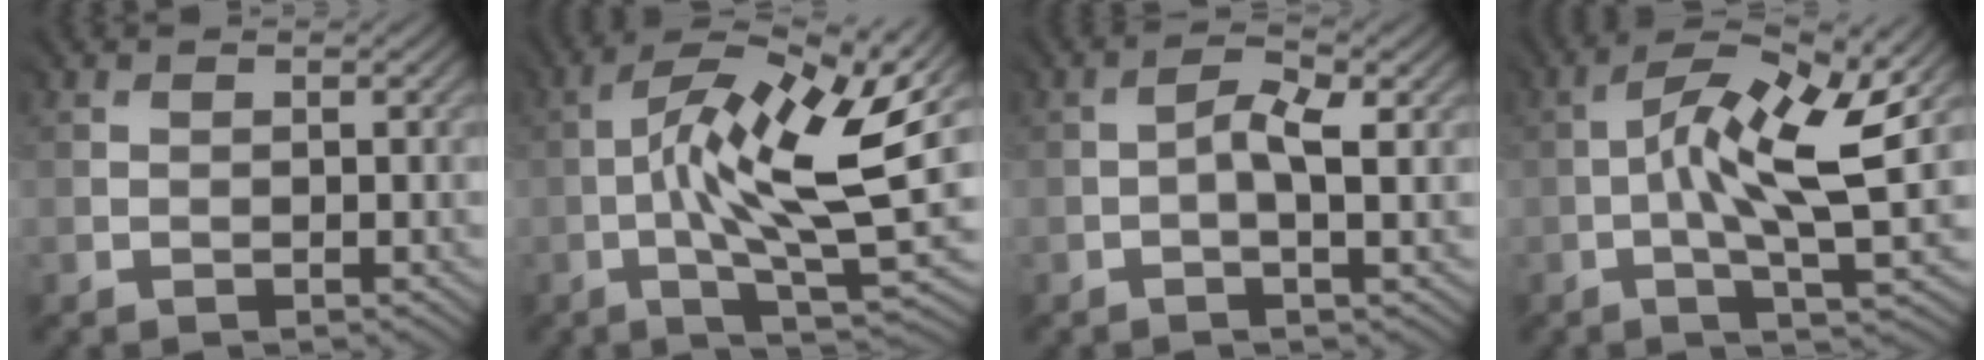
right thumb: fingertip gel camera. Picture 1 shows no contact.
{"total": 14.7, "force": [0.4, 4.4, 14.1], "torque": [-0.244, 0.003, 0.016]}
{"total": 2.9, "force": [-0.3, 0.8, 2.8], "torque": [-0.057, 0.000, -0.006]}
{"total": 11.3, "force": [0.1, 3.2, 10.8], "torque": [-0.202, -0.002, 0.007]}